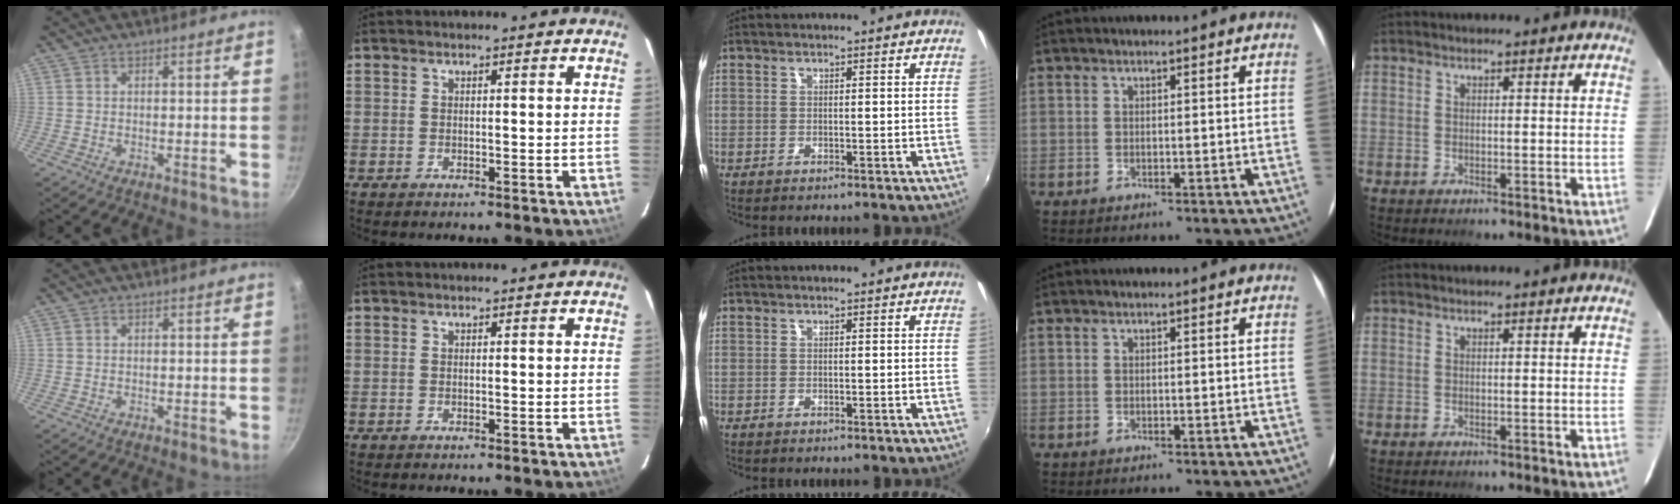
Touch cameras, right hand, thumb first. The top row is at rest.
{}